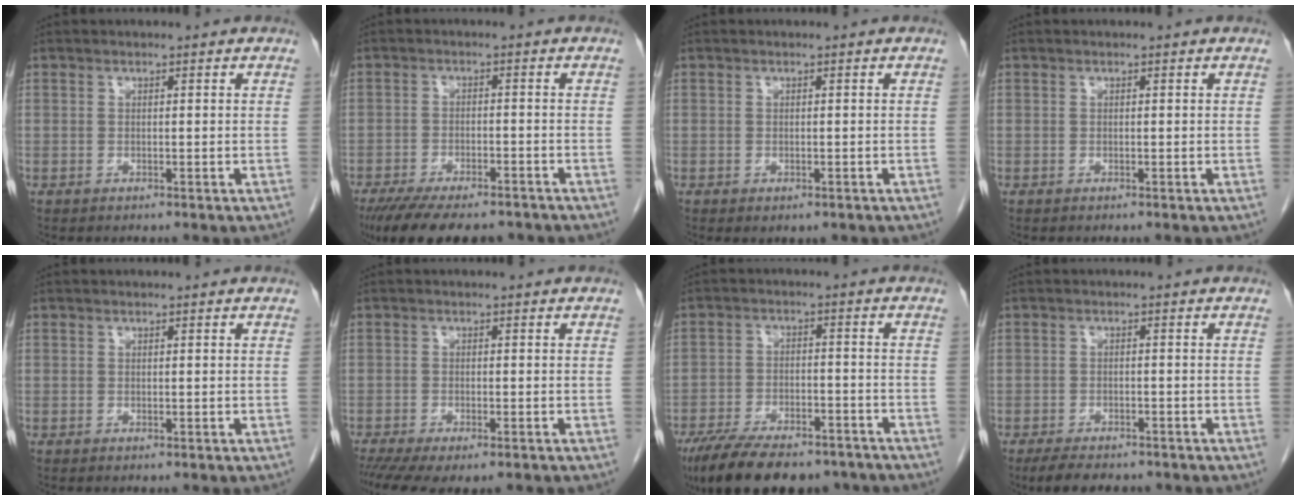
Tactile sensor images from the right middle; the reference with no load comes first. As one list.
[{"total": 14.9, "force": [-11.9, 4.8, 7.6], "torque": [-0.155, -0.021, -0.172]}, {"total": 1.7, "force": [-1.1, 0.9, 0.9], "torque": [-0.011, -0.003, -0.008]}, {"total": 0.0}, {"total": 0.0}, {"total": 9.0, "force": [-6.9, 2.5, 5.2], "torque": [-0.084, -0.014, -0.105]}, {"total": 17.9, "force": [-14.0, 6.3, 9.2], "torque": [-0.177, -0.014, -0.208]}, {"total": 6.6, "force": [-5.3, 2.4, 3.0], "torque": [-0.049, -0.010, -0.076]}]